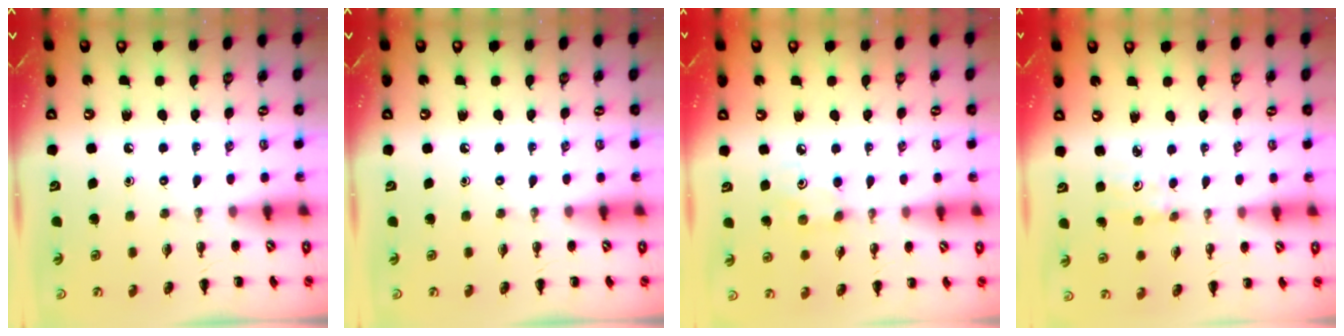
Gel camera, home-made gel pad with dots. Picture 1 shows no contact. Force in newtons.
{"total": 0.0}
{"total": 3.4, "press": 3.3, "slide": 0.9}
{"total": 1.4, "press": 1.3, "slide": 0.5}